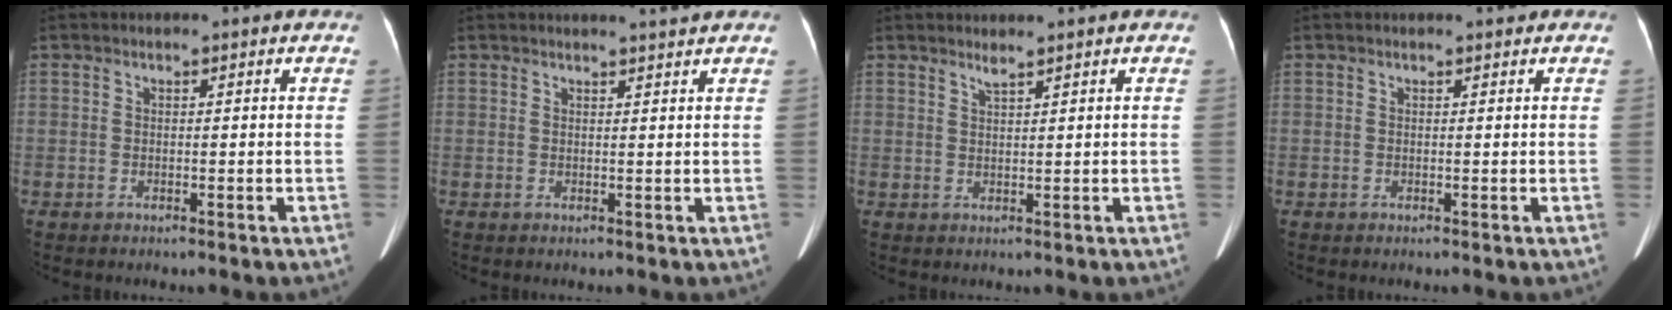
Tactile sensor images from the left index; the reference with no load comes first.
{"total": 1.7, "force": [1.6, -0.7, 0.3], "torque": [-0.011, -0.008, 0.025]}
{"total": 1.1, "force": [0.9, -0.3, 0.4], "torque": [-0.014, -0.003, 0.023]}
{"total": 1.0, "force": [0.8, 0.3, 0.5], "torque": [-0.008, 0.002, 0.010]}